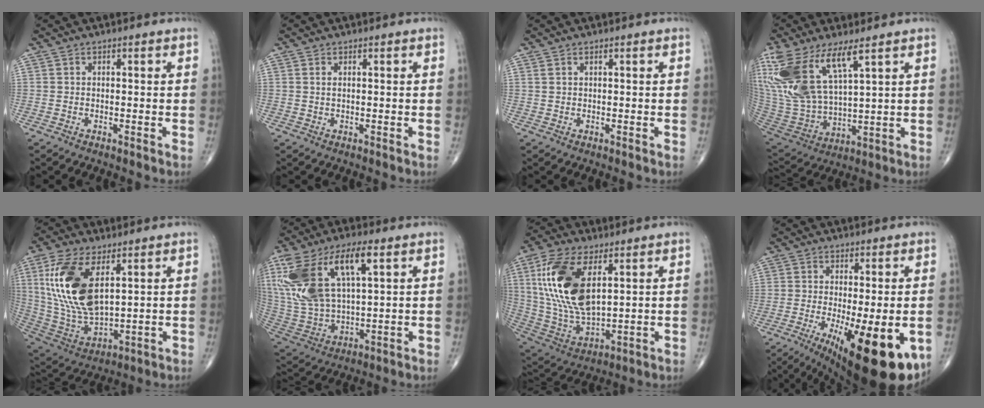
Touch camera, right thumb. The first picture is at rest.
{"total": 0.9, "force": [0.4, 0.3, 0.7], "torque": [-0.017, 0.003, 0.010]}
{"total": 0.8, "force": [0.6, 0.2, 0.5], "torque": [-0.013, 0.005, 0.016]}
{"total": 20.3, "force": [10.3, 8.1, 15.6], "torque": [-0.351, -0.039, 0.219]}
{"total": 18.7, "force": [5.7, 9.1, 15.4], "torque": [-0.311, -0.026, 0.119]}
{"total": 22.8, "force": [8.5, 10.3, 18.5], "torque": [-0.391, 0.000, 0.167]}
{"total": 19.7, "force": [5.8, 9.7, 16.1], "torque": [-0.326, -0.023, 0.117]}
{"total": 19.3, "force": [-6.9, 6.2, 16.9], "torque": [-0.214, -0.024, -0.086]}